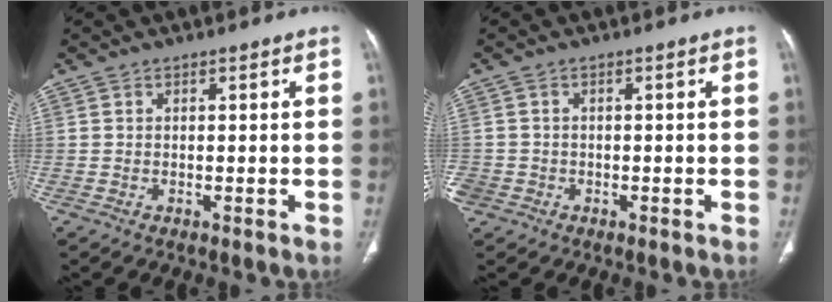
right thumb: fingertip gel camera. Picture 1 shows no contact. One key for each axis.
{"total": 3.2, "fx": -1.3, "fy": 2.7, "fz": 0.8, "tx": -0.018, "ty": 0.010, "tz": -0.025}